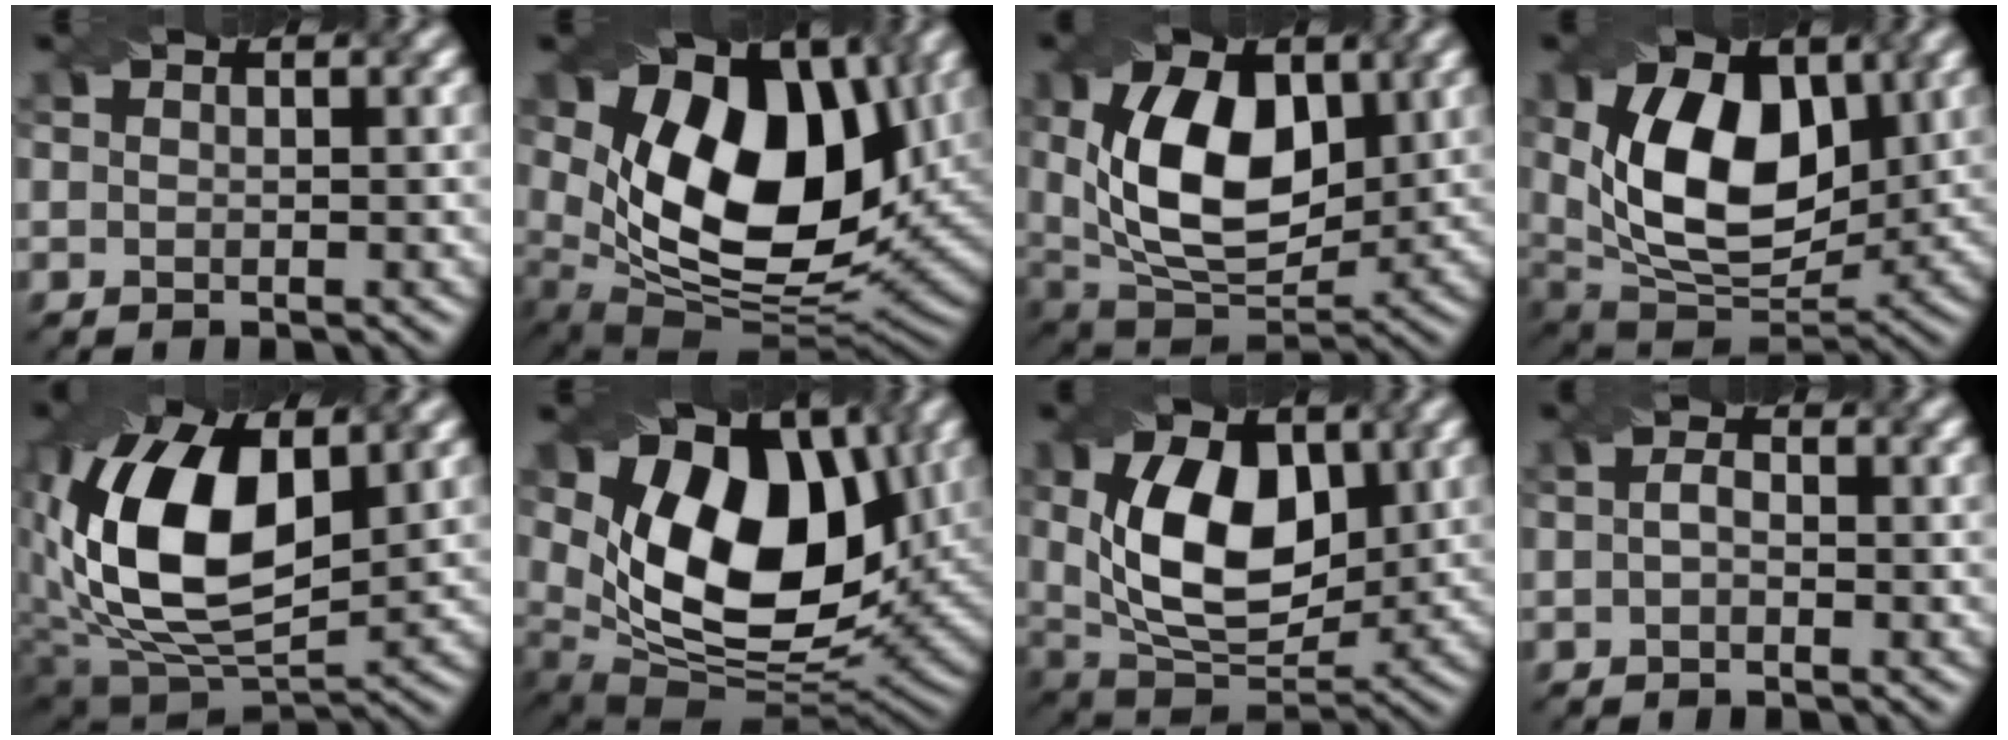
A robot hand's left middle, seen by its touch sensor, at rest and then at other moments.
{"total": 14.8, "force": [4.1, 8.9, 11.1], "torque": [-0.175, -0.009, 0.073]}
{"total": 11.0, "force": [2.0, 6.6, 8.5], "torque": [-0.159, -0.005, 0.034]}
{"total": 12.0, "force": [2.3, 7.4, 9.2], "torque": [-0.168, -0.006, 0.039]}
{"total": 13.9, "force": [2.4, 8.3, 11.0], "torque": [-0.213, 0.002, 0.043]}
{"total": 15.0, "force": [3.9, 9.2, 11.2], "torque": [-0.173, -0.008, 0.070]}
{"total": 10.8, "force": [2.0, 6.6, 8.4], "torque": [-0.154, -0.005, 0.033]}
{"total": 1.3, "force": [-0.1, 0.7, 1.0], "torque": [-0.018, 0.002, -0.004]}